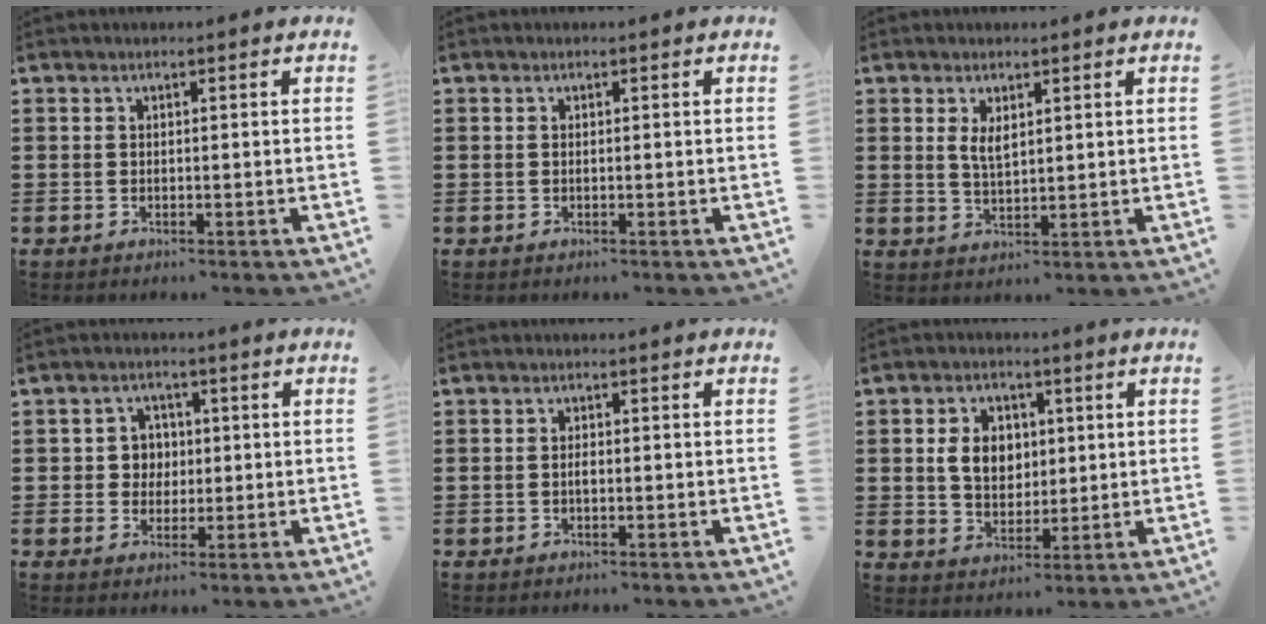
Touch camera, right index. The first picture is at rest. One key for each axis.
{"total": 0.0}
{"total": 2.9, "fx": 1.2, "fy": 1.2, "fz": 2.3, "tx": -0.049, "ty": 0.003, "tz": 0.020}
{"total": 3.8, "fx": 0.2, "fy": 3.5, "fz": 1.3, "tx": -0.039, "ty": 0.013, "tz": -0.001}
{"total": 0.9, "fx": -0.2, "fy": 0.3, "fz": 0.9, "tx": -0.018, "ty": -0.003, "tz": -0.004}
{"total": 6.2, "fx": 1.0, "fy": 4.7, "fz": 4.0, "tx": -0.092, "ty": 0.010, "tz": 0.012}